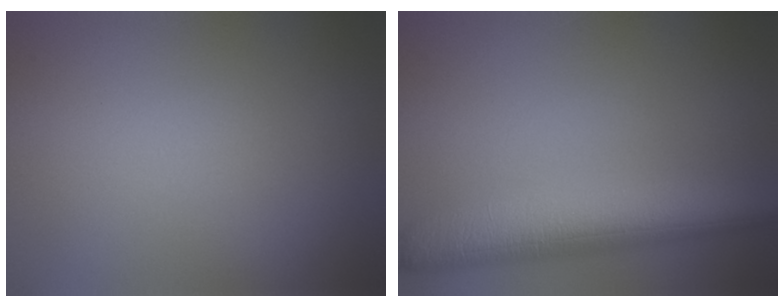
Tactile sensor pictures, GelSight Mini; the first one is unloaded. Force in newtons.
{"total": 7.5, "press": 7.5, "slide": 0.4}